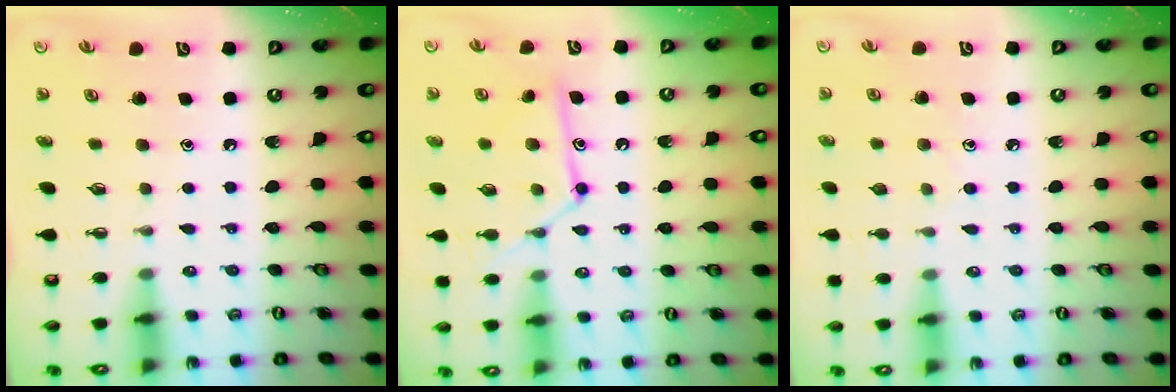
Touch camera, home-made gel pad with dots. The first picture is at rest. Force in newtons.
{"total": 12.8, "press": 12.8, "slide": 0.6}
{"total": 5.4, "press": 5.3, "slide": 0.7}